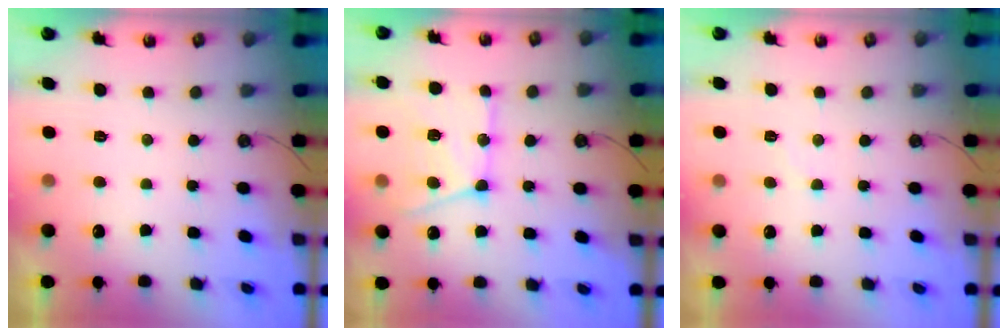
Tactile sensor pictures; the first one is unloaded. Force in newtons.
{"total": 18.1, "press": 18.0, "slide": 1.7}
{"total": 5.2, "press": 5.2, "slide": 0.7}